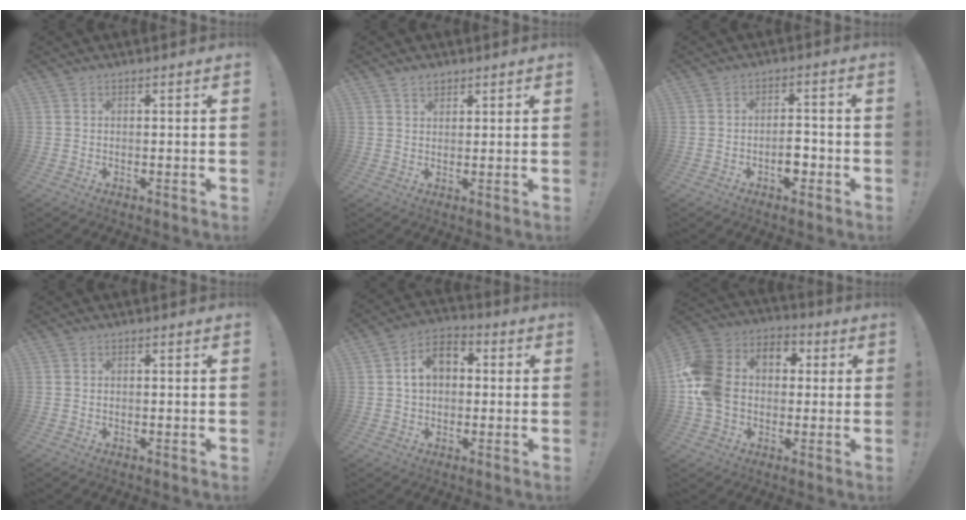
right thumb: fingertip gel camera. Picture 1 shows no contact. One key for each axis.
{"total": 2.7, "fx": 2.0, "fy": 1.6, "fz": 0.8, "tx": -0.007, "ty": -0.009, "tz": 0.036}
{"total": 5.6, "fx": -2.1, "fy": 3.2, "fz": 4.2, "tx": -0.055, "ty": 0.015, "tz": -0.034}
{"total": 0.0}
{"total": 8.3, "fx": 1.4, "fy": 6.2, "fz": 5.4, "tx": -0.075, "ty": 0.008, "tz": 0.026}
{"total": 15.9, "fx": 0.0, "fy": 13.1, "fz": 9.0, "tx": -0.175, "ty": 0.013, "tz": 0.004}